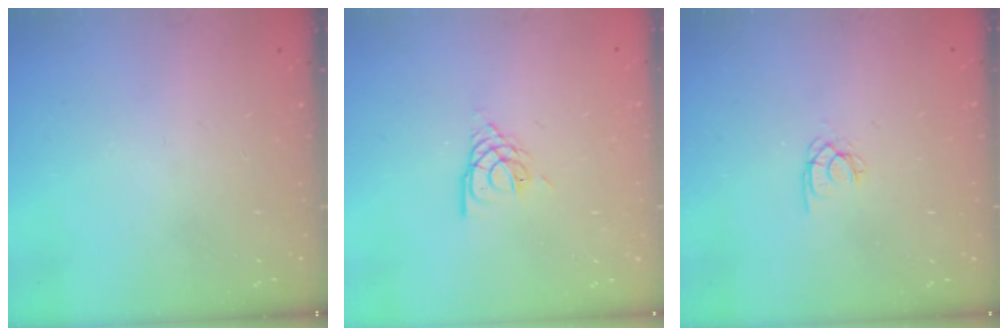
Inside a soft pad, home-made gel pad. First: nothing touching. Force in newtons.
{"total": 5.2, "press": 5.2, "slide": 0.3}
{"total": 1.7, "press": 1.7, "slide": 0.1}